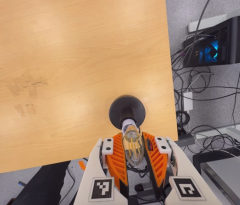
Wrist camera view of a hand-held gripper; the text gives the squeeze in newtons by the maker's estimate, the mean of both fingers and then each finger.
{"total": 9.2, "left": 8.1, "right": 10.3}